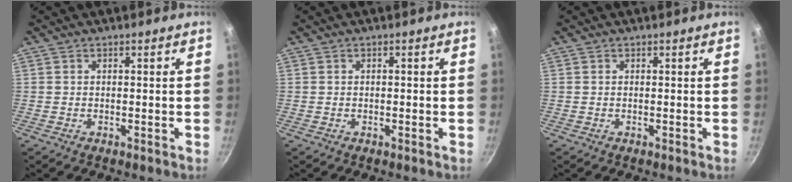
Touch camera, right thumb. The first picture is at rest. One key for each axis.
{"total": 0.0}
{"total": 0.0}